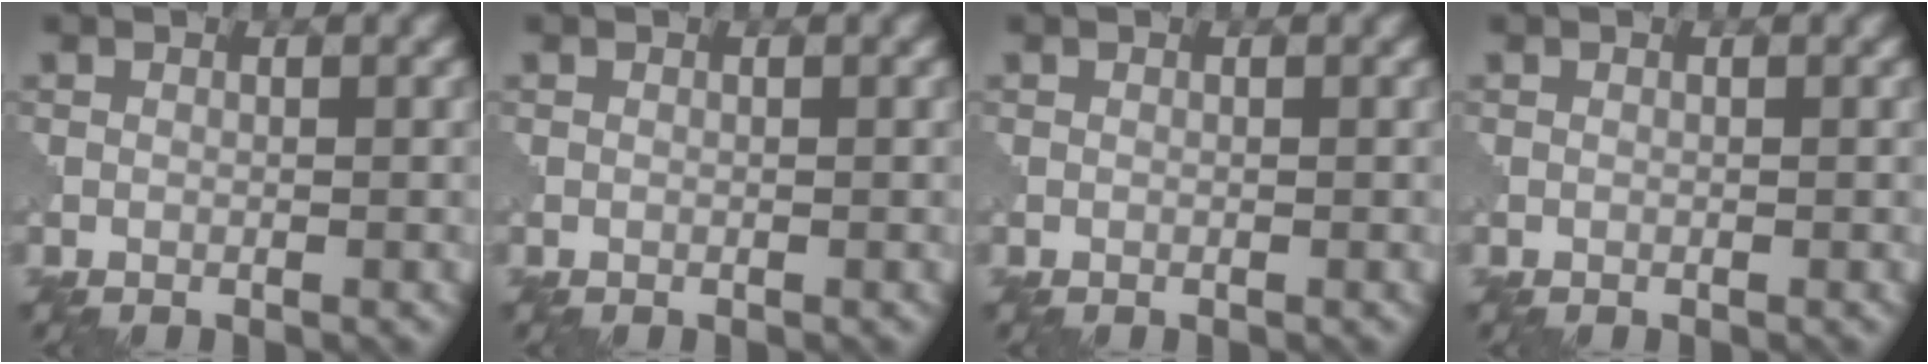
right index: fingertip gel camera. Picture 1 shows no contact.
{"total": 0.0}
{"total": 0.0}
{"total": 0.0}